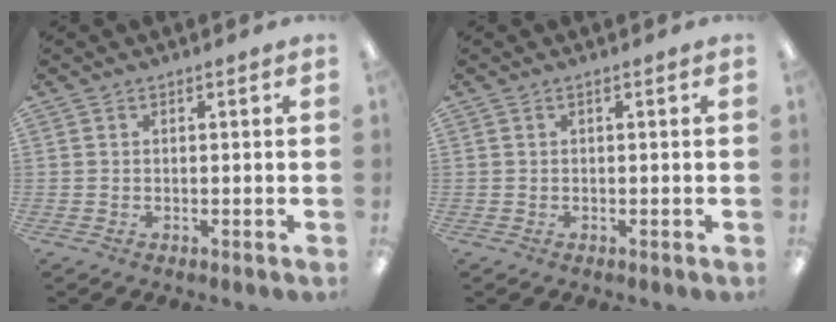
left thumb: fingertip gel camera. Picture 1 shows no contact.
{"total": 0.0}